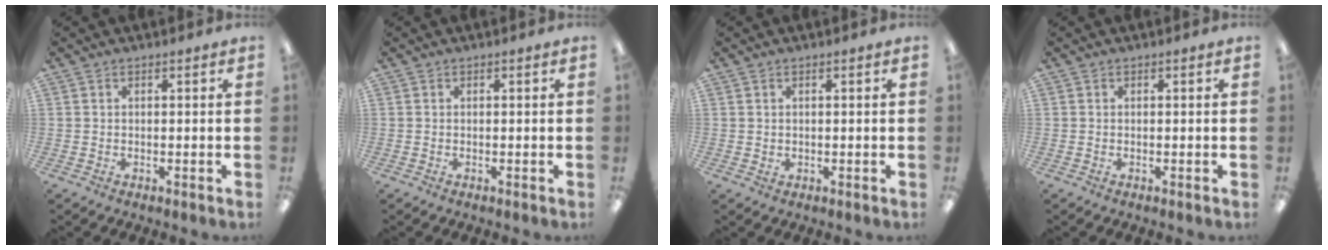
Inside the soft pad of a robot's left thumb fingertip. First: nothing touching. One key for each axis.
{"total": 0.0}
{"total": 0.8, "fx": 0.5, "fy": 0.6, "fz": 0.2, "tx": -0.005, "ty": 0.003, "tz": 0.010}
{"total": 0.0}